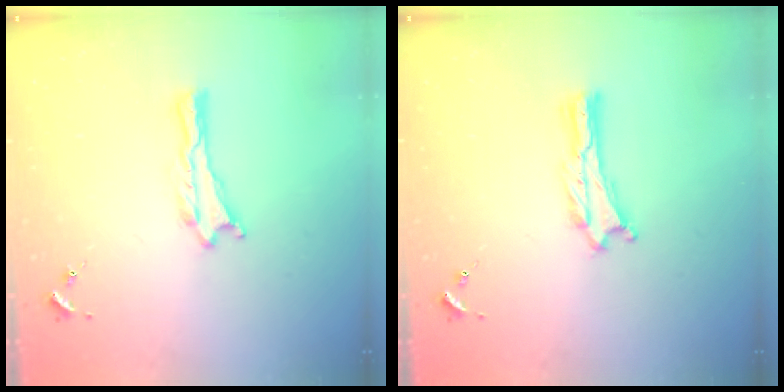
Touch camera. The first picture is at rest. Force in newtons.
{"total": 0.0}